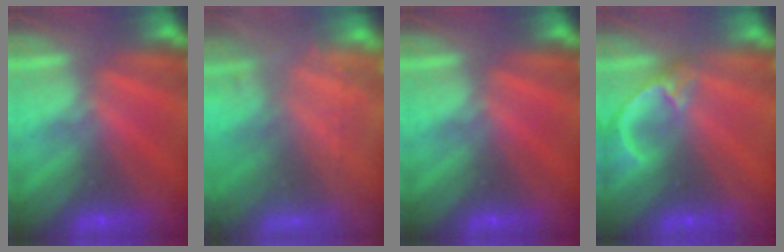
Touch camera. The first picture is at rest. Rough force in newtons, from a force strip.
{"total": 8.3}
{"total": 0.0}
{"total": 5.0}